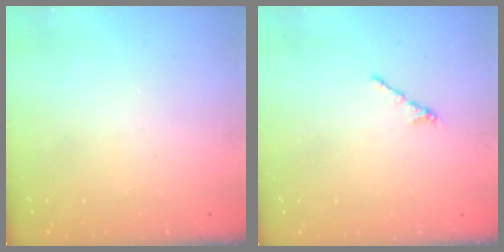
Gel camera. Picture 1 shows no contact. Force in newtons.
{"total": 1.7, "press": 1.6, "slide": 0.5}